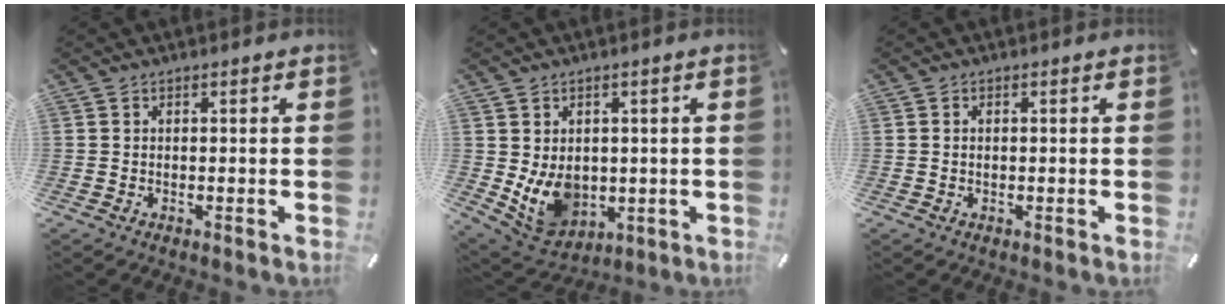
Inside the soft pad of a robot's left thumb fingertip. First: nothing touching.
{"total": 9.6, "force": [-0.1, 8.2, 5.0], "torque": [-0.110, -0.011, 0.003]}
{"total": 1.0, "force": [-0.1, 0.6, 0.8], "torque": [-0.016, 0.002, -0.003]}